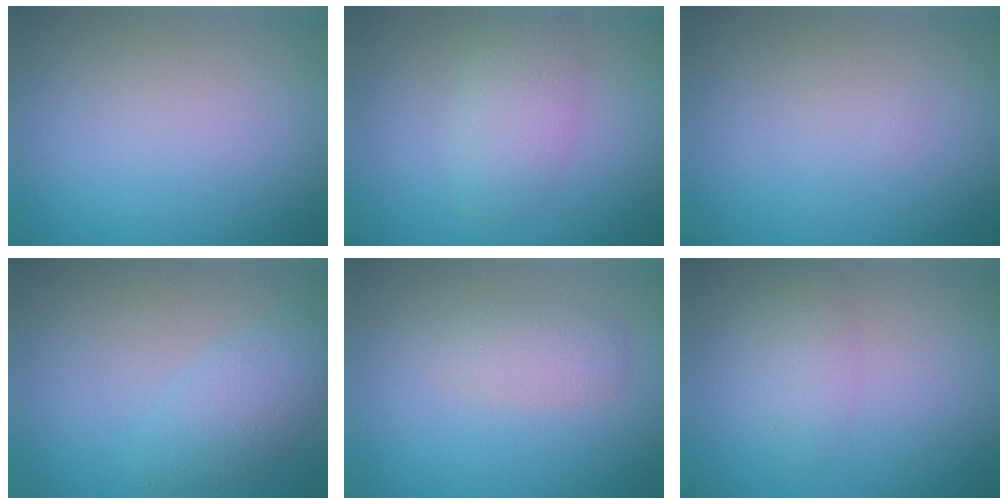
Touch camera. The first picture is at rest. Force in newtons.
{"total": 2.8, "press": 2.8, "slide": 0.2}
{"total": 0.0}
{"total": 3.3, "press": 3.3, "slide": 0.1}
{"total": 1.8, "press": 1.8, "slide": 0.1}
{"total": 1.9, "press": 1.9, "slide": 0.1}